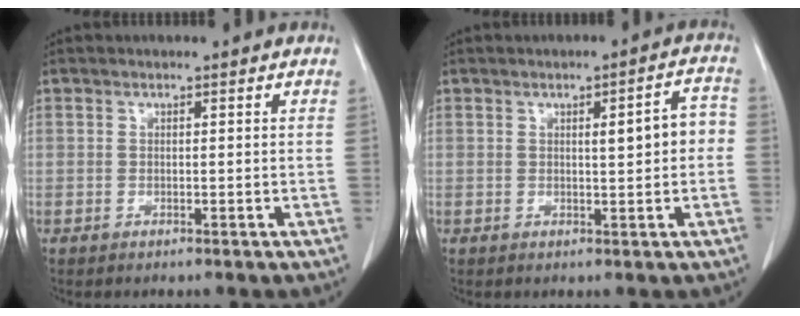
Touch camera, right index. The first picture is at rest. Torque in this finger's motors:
{"motor_torque": [0.46, 0.22, 0.14, 0.02]}